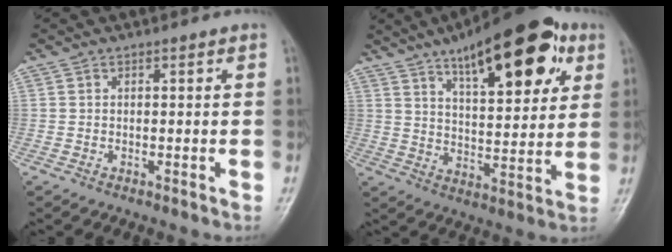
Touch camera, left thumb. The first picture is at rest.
{"total": 20.9, "force": [10.6, 8.0, 16.1], "torque": [-0.198, -0.029, 0.161]}